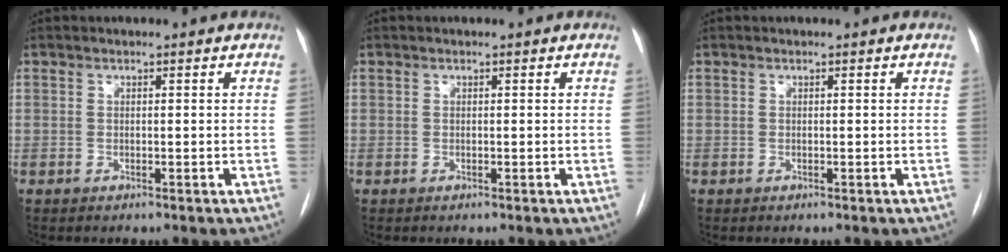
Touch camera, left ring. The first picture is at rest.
{"total": 0.0}
{"total": 0.0}